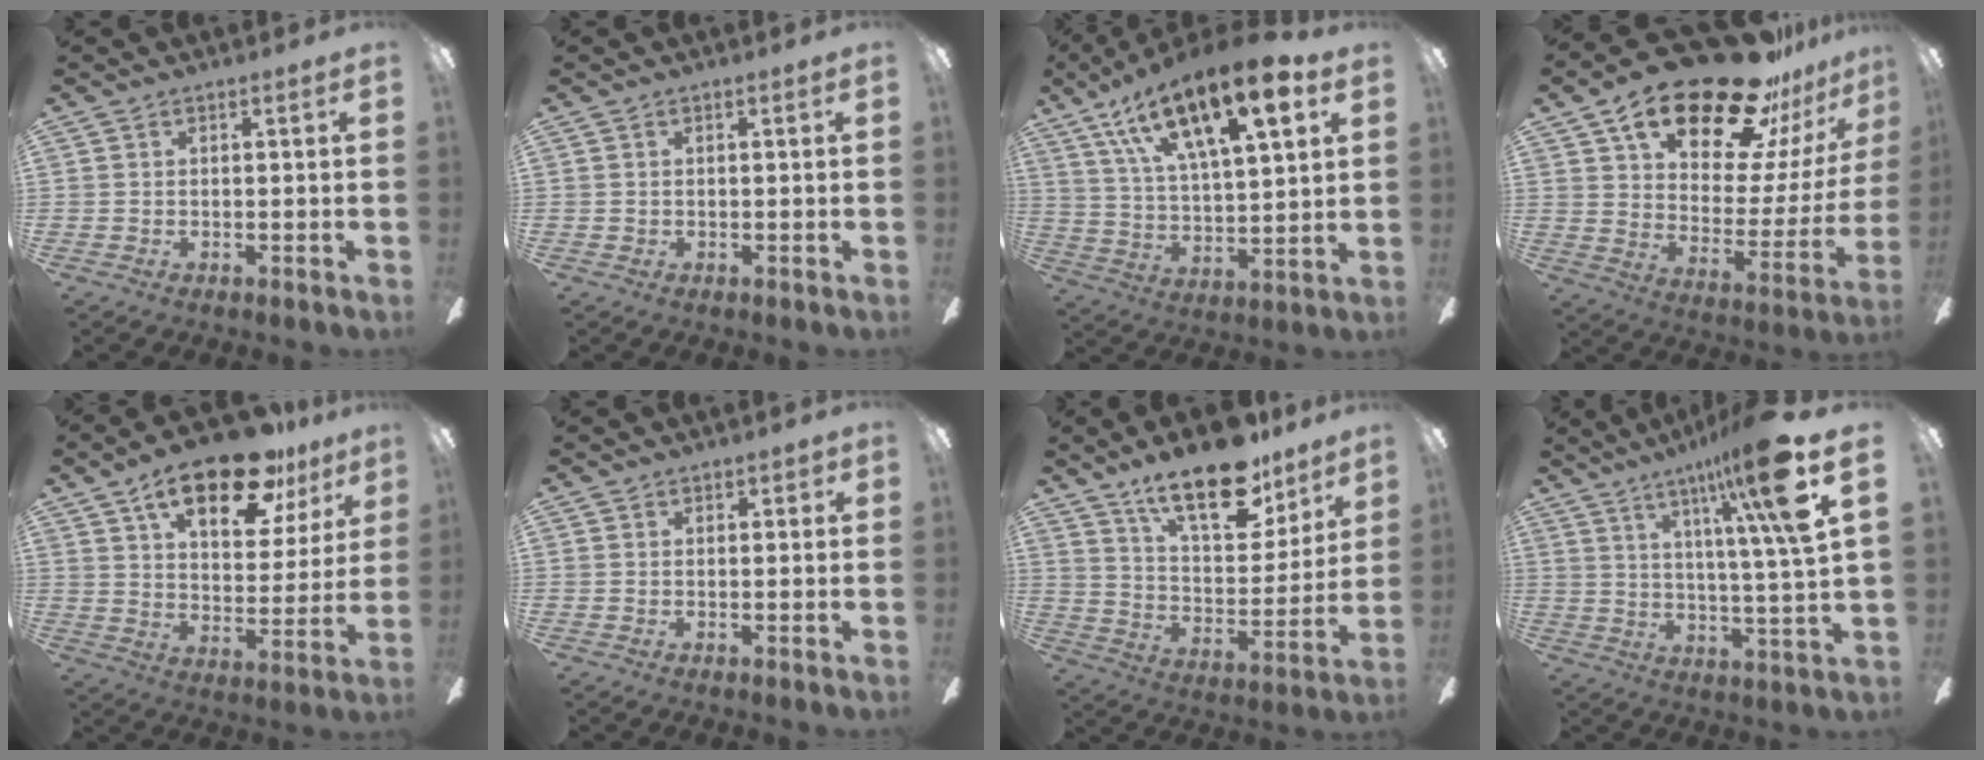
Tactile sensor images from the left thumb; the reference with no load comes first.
{"total": 0.6, "force": [0.1, 0.5, 0.1], "torque": [-0.002, 0.005, 0.001]}
{"total": 21.3, "force": [12.8, 7.3, 15.3], "torque": [-0.260, -0.059, 0.212]}
{"total": 26.2, "force": [18.8, 10.4, 15.0], "torque": [-0.228, -0.118, 0.316]}
{"total": 20.9, "force": [13.6, 8.7, 13.3], "torque": [-0.199, -0.069, 0.225]}
{"total": 1.0, "force": [0.6, 0.7, 0.3], "torque": [-0.005, 0.003, 0.011]}
{"total": 20.7, "force": [14.8, 8.2, 12.0], "torque": [-0.194, -0.086, 0.255]}
{"total": 16.3, "force": [9.0, 1.3, 13.6], "torque": [-0.227, -0.035, 0.127]}